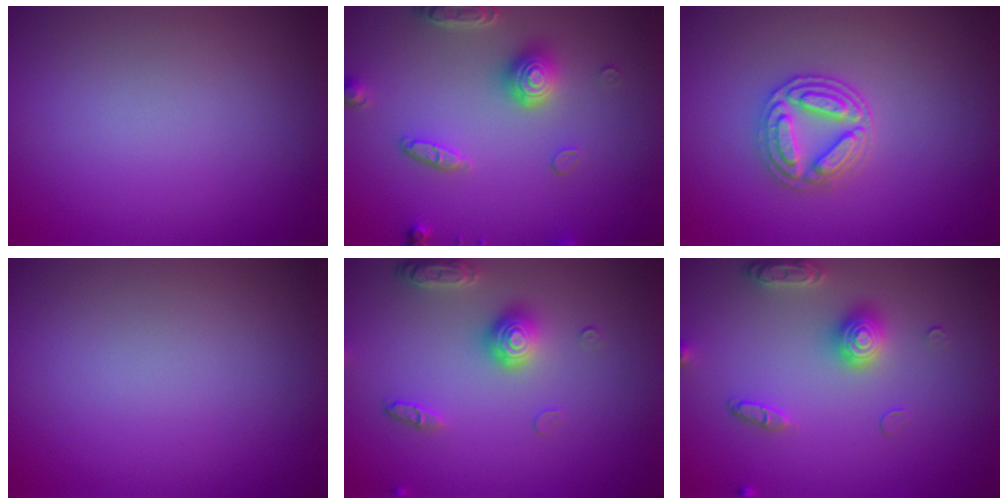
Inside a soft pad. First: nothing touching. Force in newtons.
{"total": 4.2, "press": 3.5, "slide": 2.3}
{"total": 3.7, "press": 3.3, "slide": 1.7}
{"total": 0.0}
{"total": 3.6, "press": 2.9, "slide": 2.2}
{"total": 3.2, "press": 3.0, "slide": 1.2}